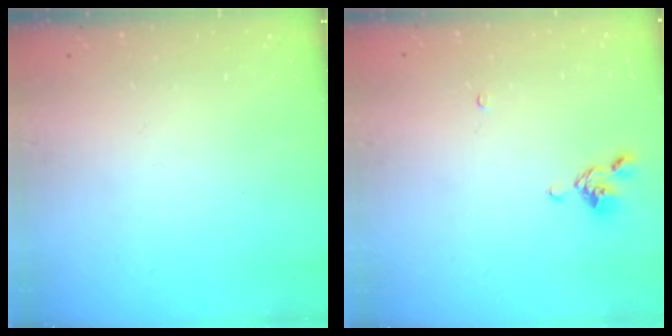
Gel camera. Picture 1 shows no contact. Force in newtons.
{"total": 4.6, "press": 4.5, "slide": 0.6}